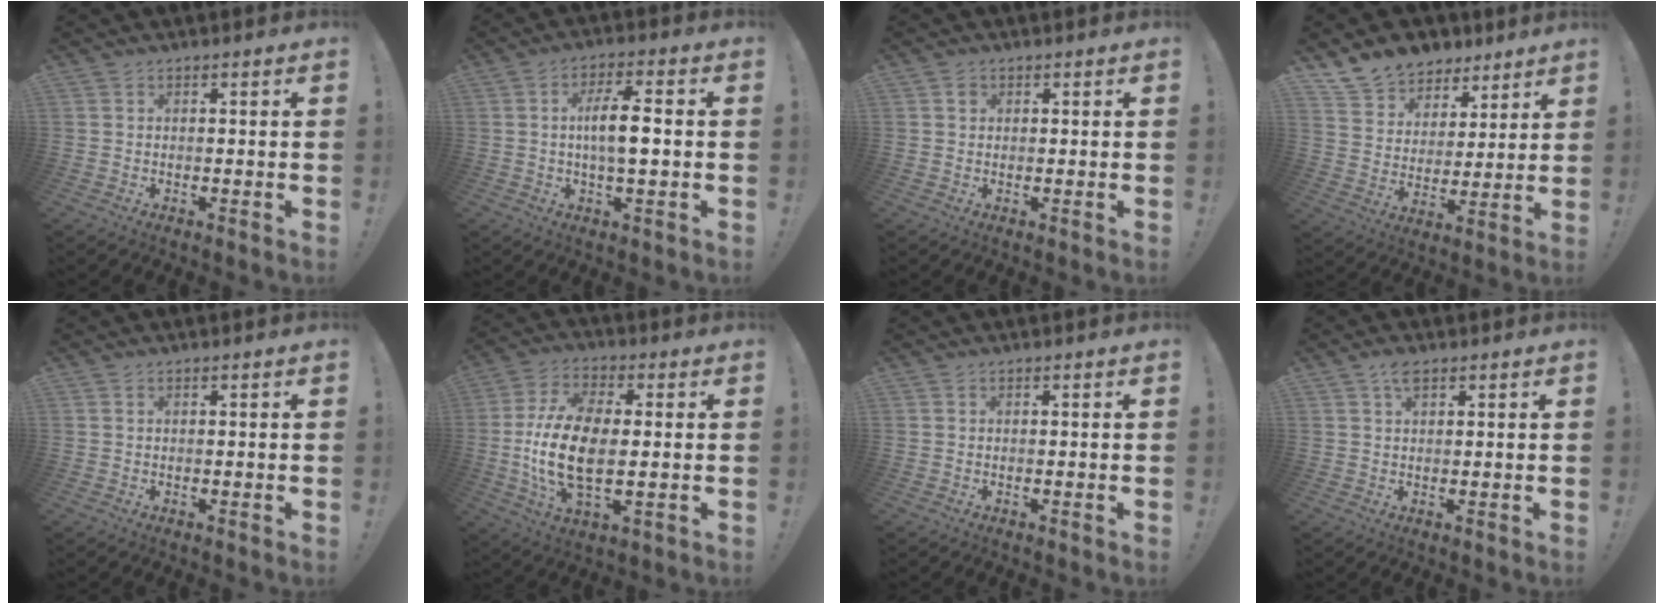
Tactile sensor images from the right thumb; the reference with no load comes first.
{"total": 9.2, "force": [-0.3, 2.8, 8.8], "torque": [-0.158, 0.007, -0.013]}
{"total": 1.2, "force": [0.4, 1.0, 0.3], "torque": [-0.001, 0.001, 0.007]}
{"total": 11.0, "force": [8.2, 7.1, 1.8], "torque": [-0.035, -0.062, 0.160]}
{"total": 0.0}
{"total": 17.6, "force": [-1.1, 9.2, 15.0], "torque": [-0.303, -0.003, -0.019]}
{"total": 0.0}
{"total": 3.2, "force": [1.8, 1.5, 2.1], "torque": [-0.038, -0.001, 0.031]}